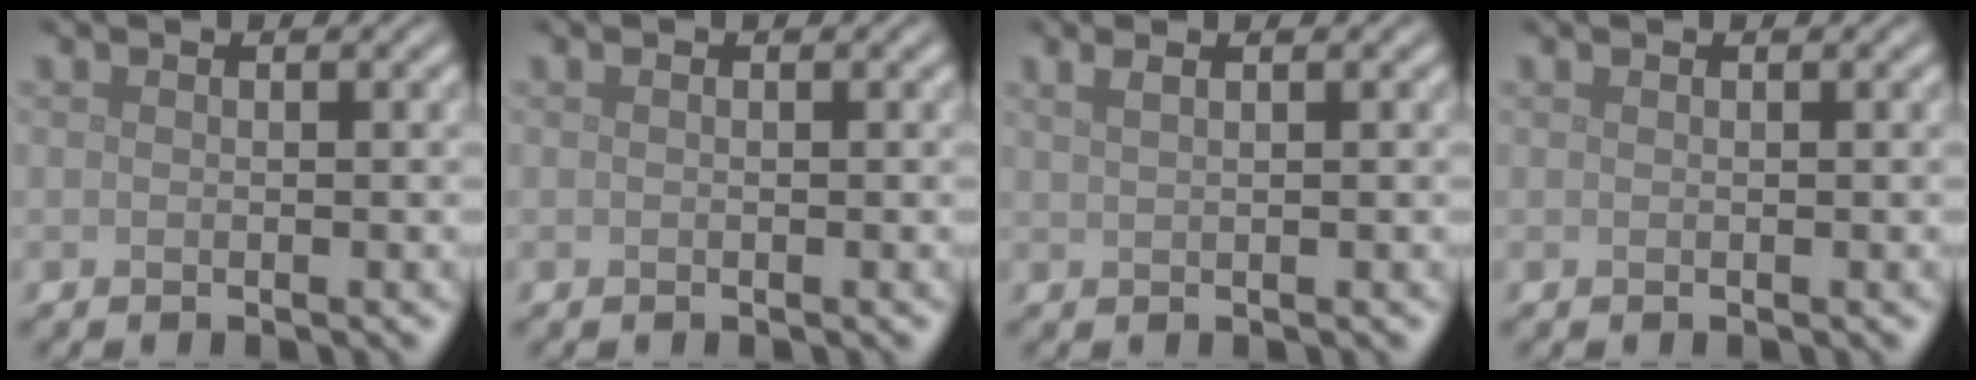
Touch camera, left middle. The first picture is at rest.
{"total": 0.0}
{"total": 2.0, "force": [1.2, 0.9, 1.3], "torque": [-0.011, -0.001, 0.007]}
{"total": 0.0}